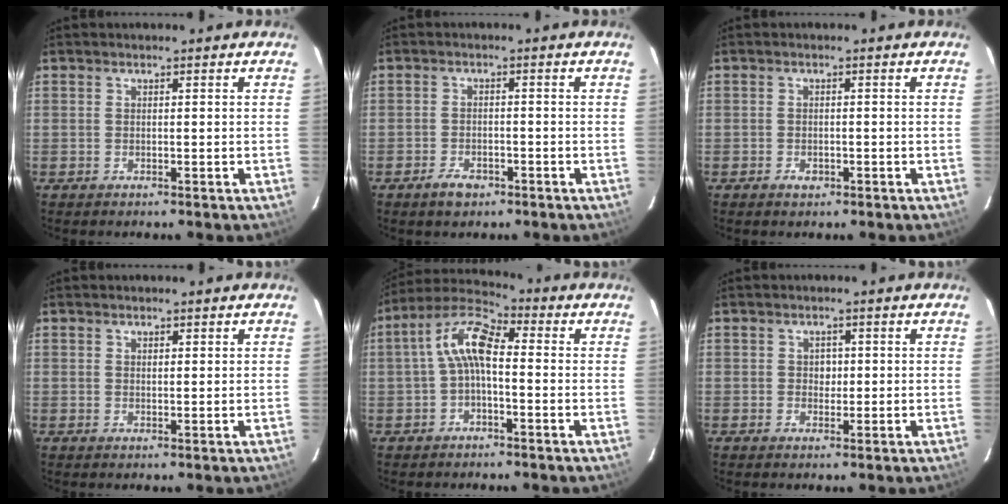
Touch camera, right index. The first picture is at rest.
{"total": 3.6, "force": [-2.4, 2.0, 1.9], "torque": [-0.042, 0.001, -0.039]}
{"total": 1.6, "force": [-0.8, 1.0, 0.9], "torque": [-0.016, 0.001, -0.012]}
{"total": 1.0, "force": [0.7, 0.5, 0.5], "torque": [-0.006, 0.001, 0.012]}
{"total": 8.1, "force": [-0.5, 3.4, 7.4], "torque": [-0.158, 0.028, -0.016]}
{"total": 1.8, "force": [0.1, 1.7, 0.6], "torque": [-0.005, 0.005, 0.001]}